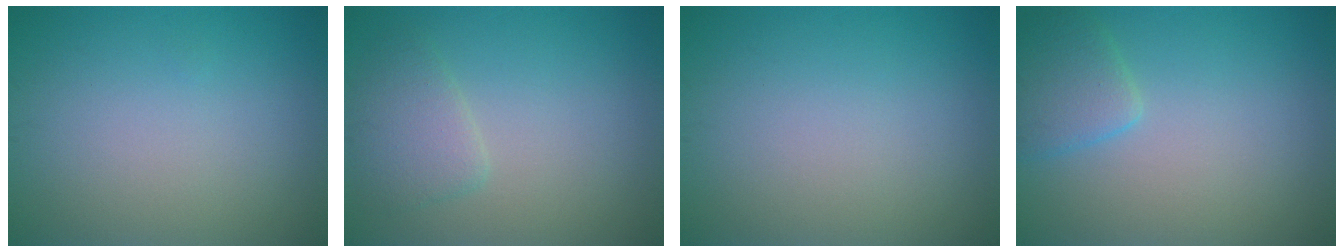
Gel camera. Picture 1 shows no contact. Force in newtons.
{"total": 2.5, "press": 2.5, "slide": 0.2}
{"total": 0.0}
{"total": 2.6, "press": 2.6, "slide": 0.2}